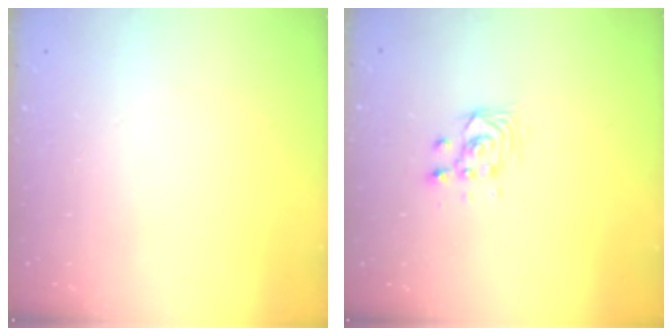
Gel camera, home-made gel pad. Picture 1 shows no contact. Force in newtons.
{"total": 2.8, "press": 2.8, "slide": 0.2}